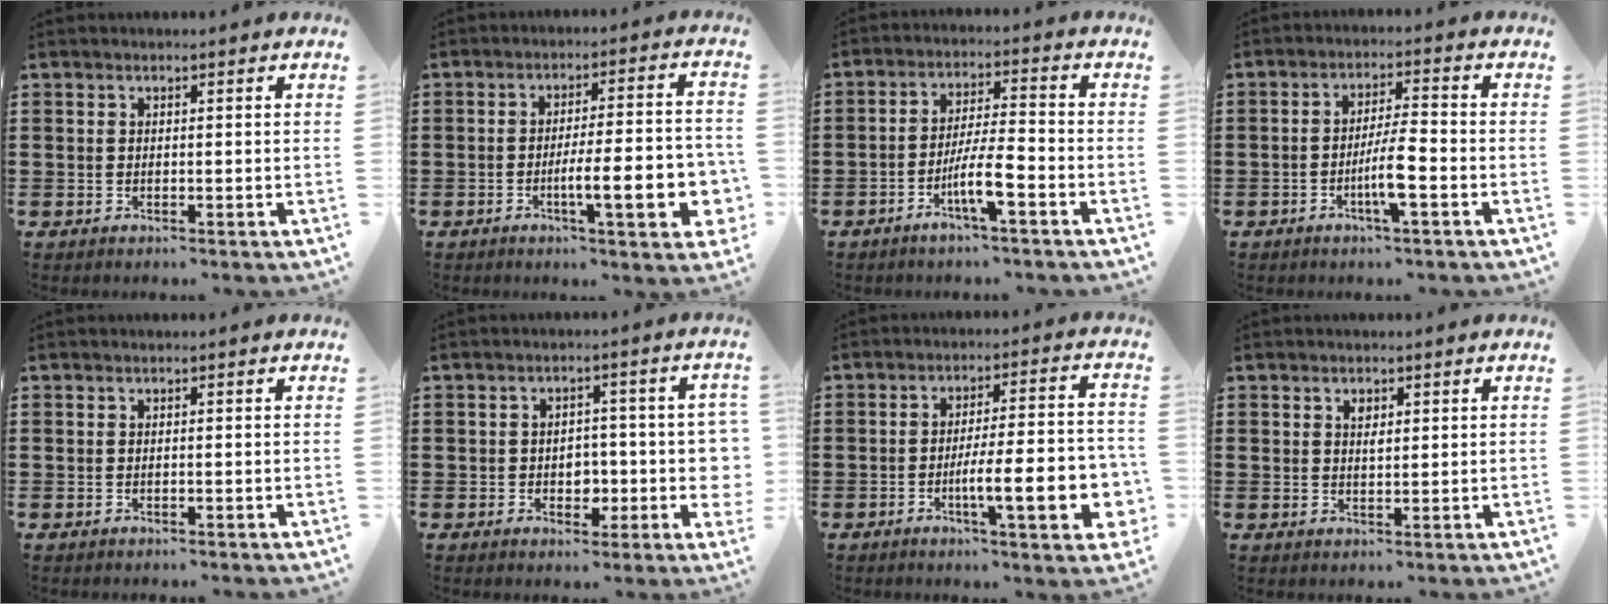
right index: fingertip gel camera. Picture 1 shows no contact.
{"total": 10.5, "force": [-3.2, 2.4, 9.7], "torque": [-0.156, -0.005, -0.053]}
{"total": 6.9, "force": [-3.4, 0.7, 5.9], "torque": [-0.119, -0.008, -0.066]}
{"total": 5.5, "force": [-2.0, 0.5, 5.1], "torque": [-0.099, -0.007, -0.041]}
{"total": 0.0}
{"total": 4.4, "force": [-0.8, 3.2, 2.9], "torque": [-0.038, 0.000, -0.021]}
{"total": 12.0, "force": [-3.6, 2.7, 11.1], "torque": [-0.185, -0.006, -0.062]}
{"total": 1.5, "force": [0.7, 0.8, 1.1], "torque": [-0.015, 0.001, 0.010]}